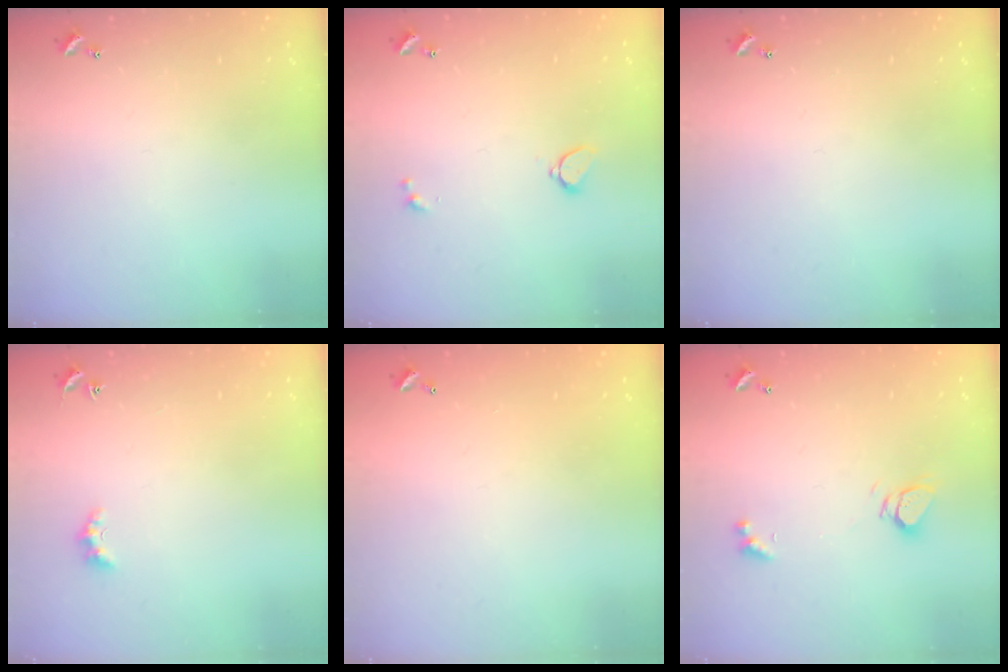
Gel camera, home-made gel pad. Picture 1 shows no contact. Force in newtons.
{"total": 1.5, "press": 1.4, "slide": 0.4}
{"total": 0.0}
{"total": 2.4, "press": 2.3, "slide": 0.5}
{"total": 2.8, "press": 2.8, "slide": 0.1}
{"total": 2.9, "press": 2.9, "slide": 0.2}